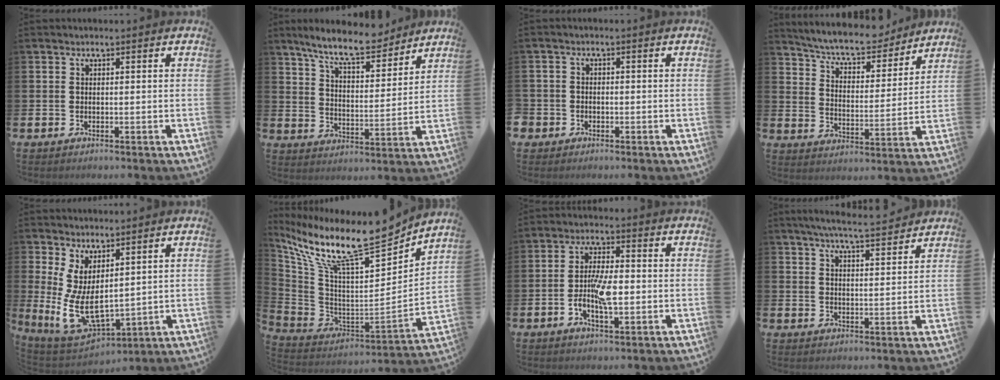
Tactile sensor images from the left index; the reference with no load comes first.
{"total": 9.4, "force": [8.6, 1.7, 3.5], "torque": [-0.094, -0.043, 0.155]}
{"total": 1.6, "force": [-1.0, 1.2, -0.1], "torque": [-0.001, 0.000, -0.025]}
{"total": 7.6, "force": [7.1, 1.5, 2.1], "torque": [-0.071, -0.050, 0.122]}
{"total": 7.5, "force": [1.3, 4.1, 6.1], "torque": [-0.131, -0.029, 0.028]}
{"total": 14.8, "force": [11.8, 2.9, 8.4], "torque": [-0.175, -0.090, 0.197]}
{"total": 6.0, "force": [-1.3, 2.2, 5.5], "torque": [-0.098, 0.006, -0.026]}
{"total": 6.0, "force": [5.7, -0.1, 1.8], "torque": [-0.047, -0.030, 0.100]}